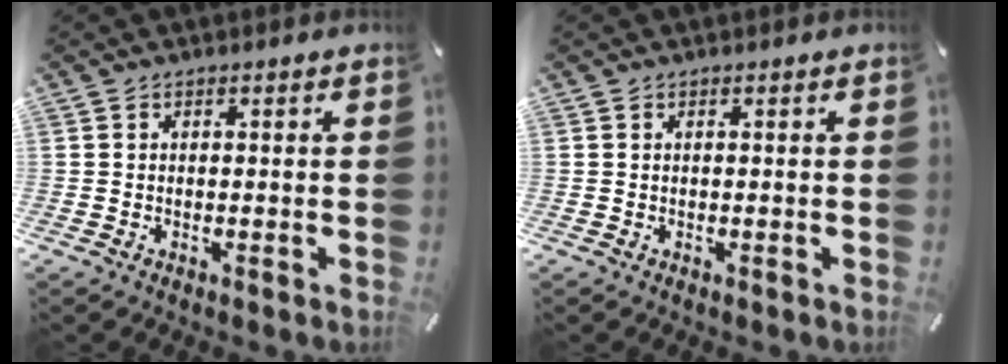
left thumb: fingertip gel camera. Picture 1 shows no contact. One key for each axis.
{"total": 0.0}